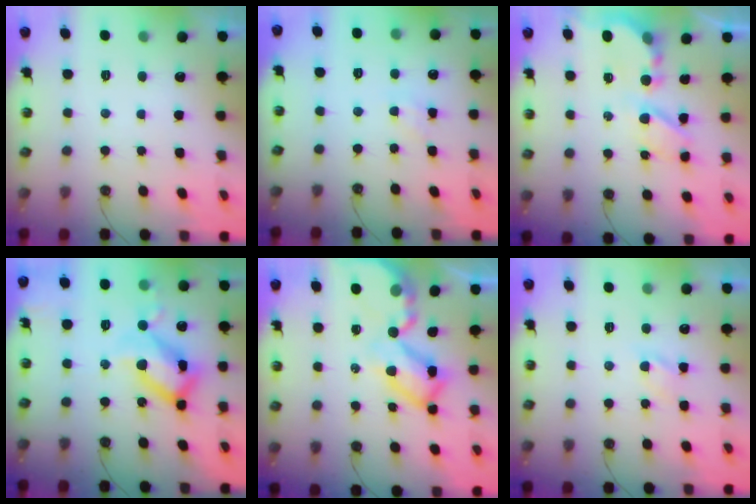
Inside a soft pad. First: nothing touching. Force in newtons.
{"total": 1.1, "press": 1.0, "slide": 0.2}
{"total": 7.2, "press": 7.2, "slide": 0.6}
{"total": 20.9, "press": 20.8, "slide": 2.2}
{"total": 12.6, "press": 12.6, "slide": 1.2}
{"total": 2.8, "press": 2.7, "slide": 0.4}